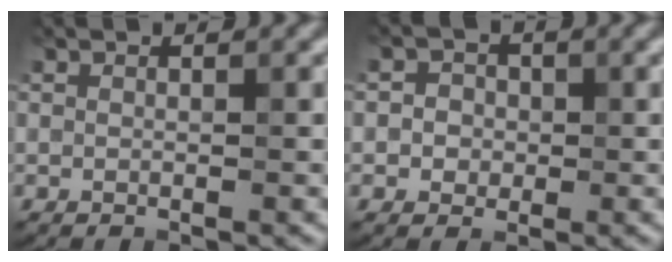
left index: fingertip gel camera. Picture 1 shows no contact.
{"total": 2.3, "force": [0.0, 2.1, 0.9], "torque": [0.006, 0.002, -0.013]}